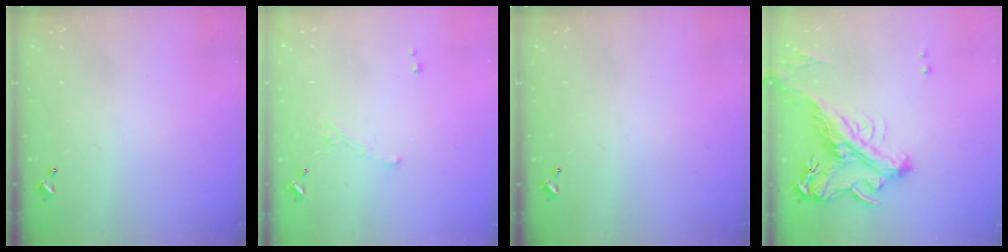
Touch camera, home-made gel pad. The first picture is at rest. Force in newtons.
{"total": 1.9, "press": 1.7, "slide": 0.8}
{"total": 0.0}
{"total": 4.7, "press": 4.5, "slide": 1.3}